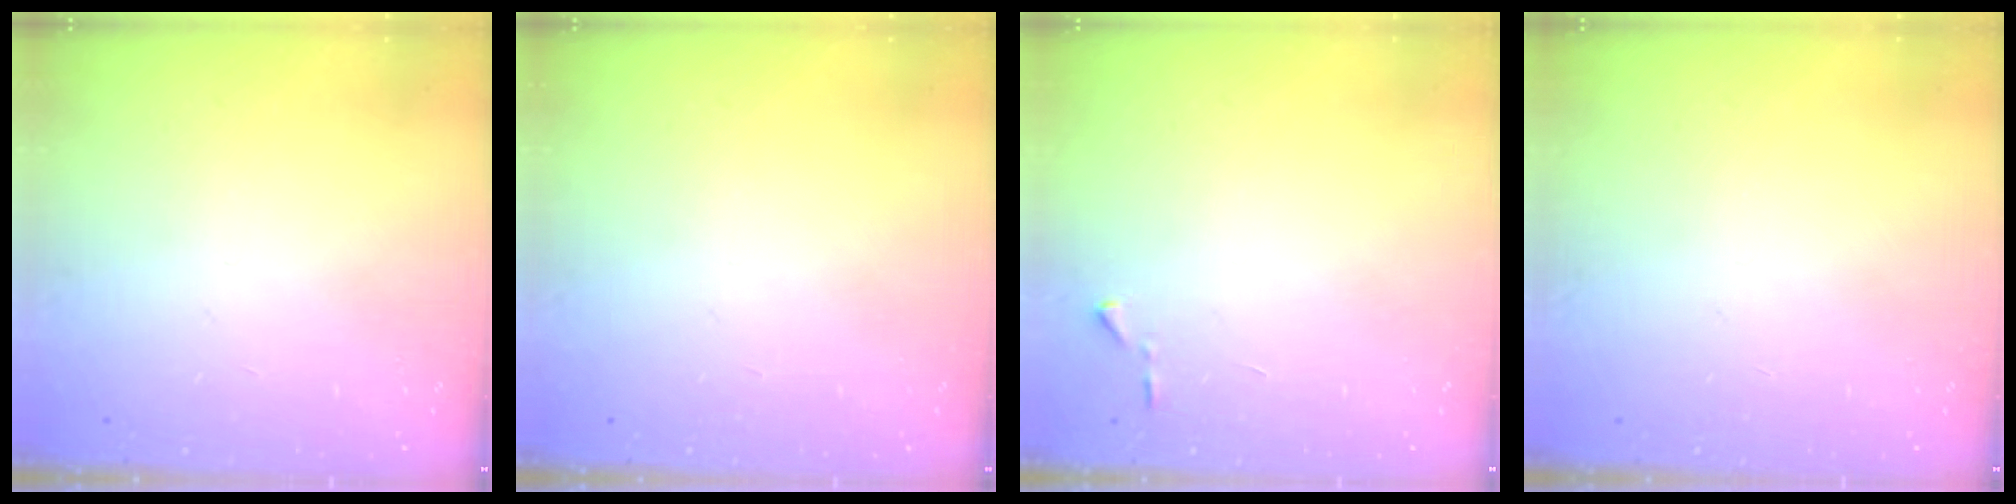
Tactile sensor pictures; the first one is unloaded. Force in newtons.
{"total": 0.0}
{"total": 4.1, "press": 4.0, "slide": 0.5}
{"total": 0.0}